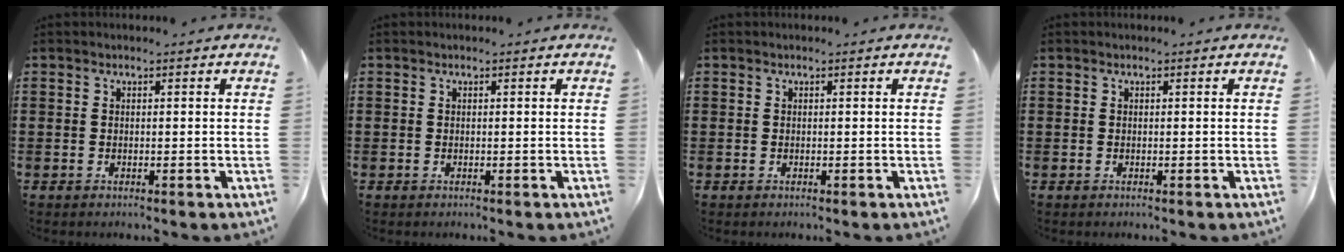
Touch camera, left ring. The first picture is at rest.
{"total": 0.0}
{"total": 0.0}
{"total": 0.0}